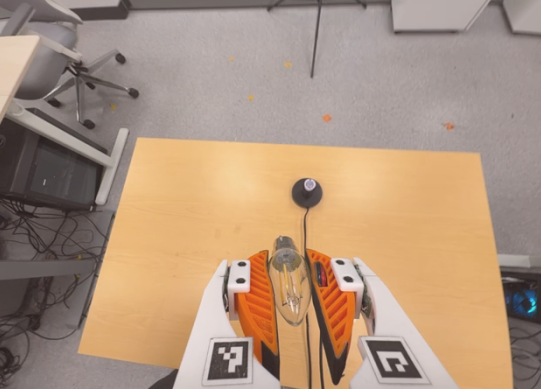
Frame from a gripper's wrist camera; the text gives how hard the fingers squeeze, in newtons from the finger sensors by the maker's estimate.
{"total": 18.1, "left": 18.8, "right": 17.3}